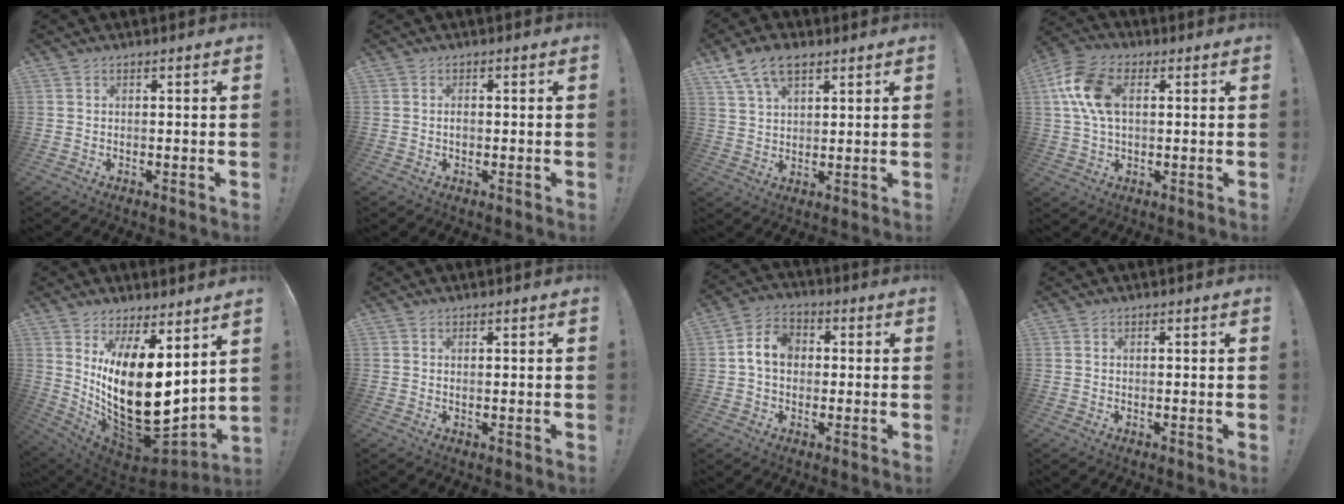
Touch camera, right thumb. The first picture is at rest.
{"total": 1.1, "force": [-0.6, 0.7, 0.6], "torque": [-0.009, 0.002, -0.011]}
{"total": 9.2, "force": [5.4, 5.0, 5.5], "torque": [-0.098, -0.011, 0.105]}
{"total": 13.1, "force": [2.9, 8.2, 9.8], "torque": [-0.197, 0.009, 0.058]}
{"total": 22.1, "force": [0.7, 10.6, 19.4], "torque": [-0.353, -0.039, 0.028]}
{"total": 0.5, "force": [0.4, 0.1, 0.4], "torque": [-0.009, 0.002, 0.007]}
{"total": 8.7, "force": [0.5, 6.7, 5.5], "torque": [-0.103, 0.021, 0.014]}
{"total": 0.0}